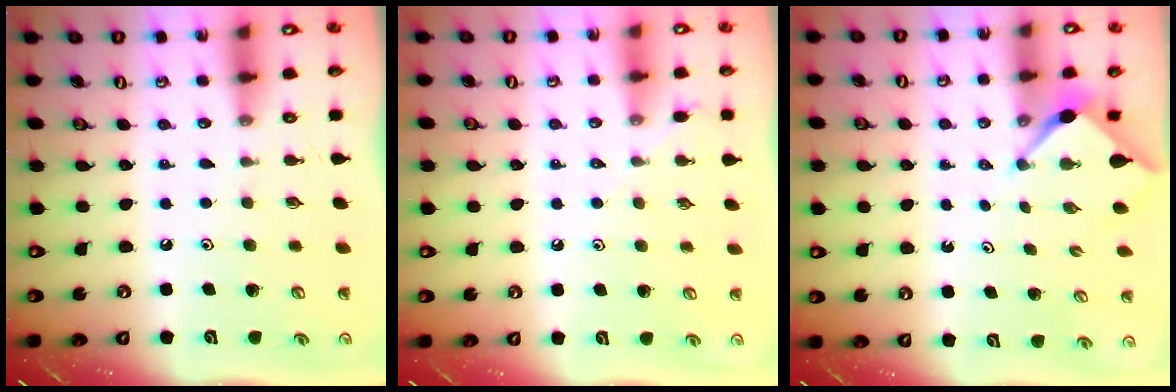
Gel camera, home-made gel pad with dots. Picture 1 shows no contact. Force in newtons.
{"total": 3.5, "press": 3.5, "slide": 0.6}
{"total": 2.6, "press": 2.6, "slide": 0.3}